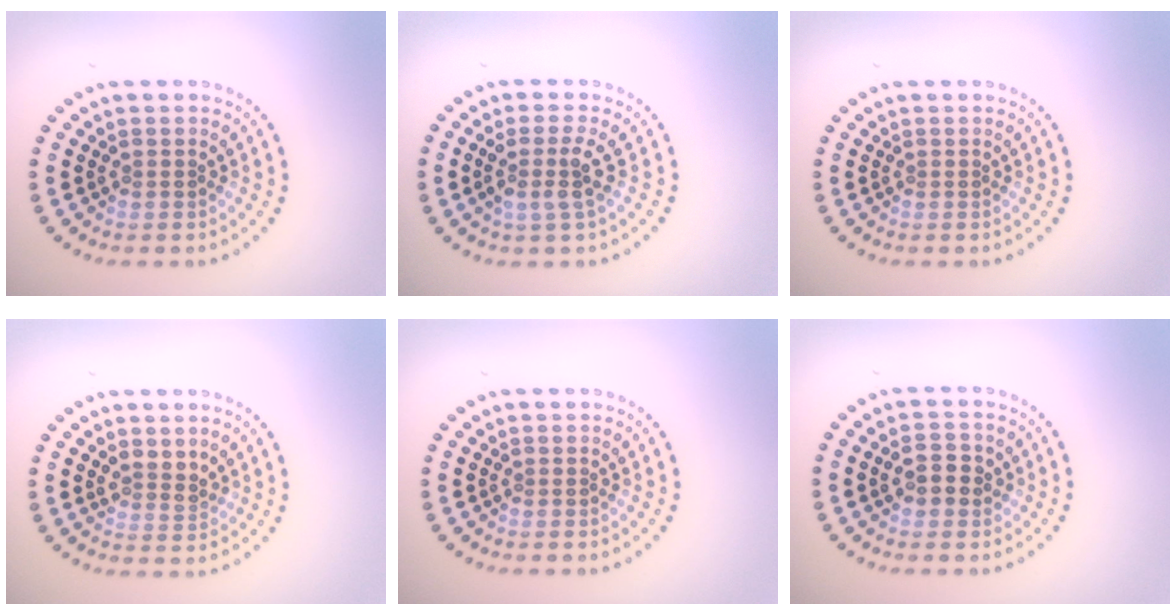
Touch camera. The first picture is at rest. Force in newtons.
{"total": 2.5, "press": 2.0, "slide": 1.6}
{"total": 0.0}
{"total": 1.6, "press": 1.3, "slide": 1.0}
{"total": 0.0}
{"total": 2.4, "press": 2.3, "slide": 0.3}